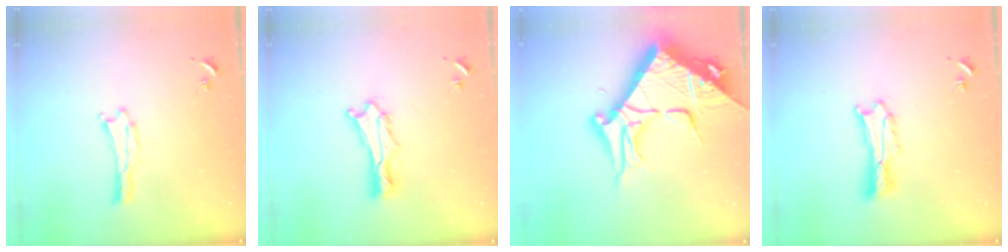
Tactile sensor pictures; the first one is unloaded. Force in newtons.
{"total": 2.0, "press": 2.0, "slide": 0.2}
{"total": 15.4, "press": 15.3, "slide": 1.7}
{"total": 3.0, "press": 3.0, "slide": 0.3}